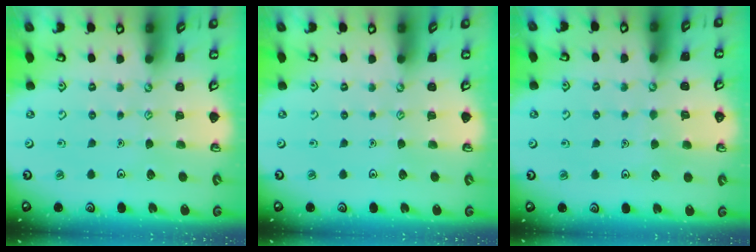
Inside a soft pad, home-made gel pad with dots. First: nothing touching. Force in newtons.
{"total": 0.0}
{"total": 2.6, "press": 2.6, "slide": 0.3}